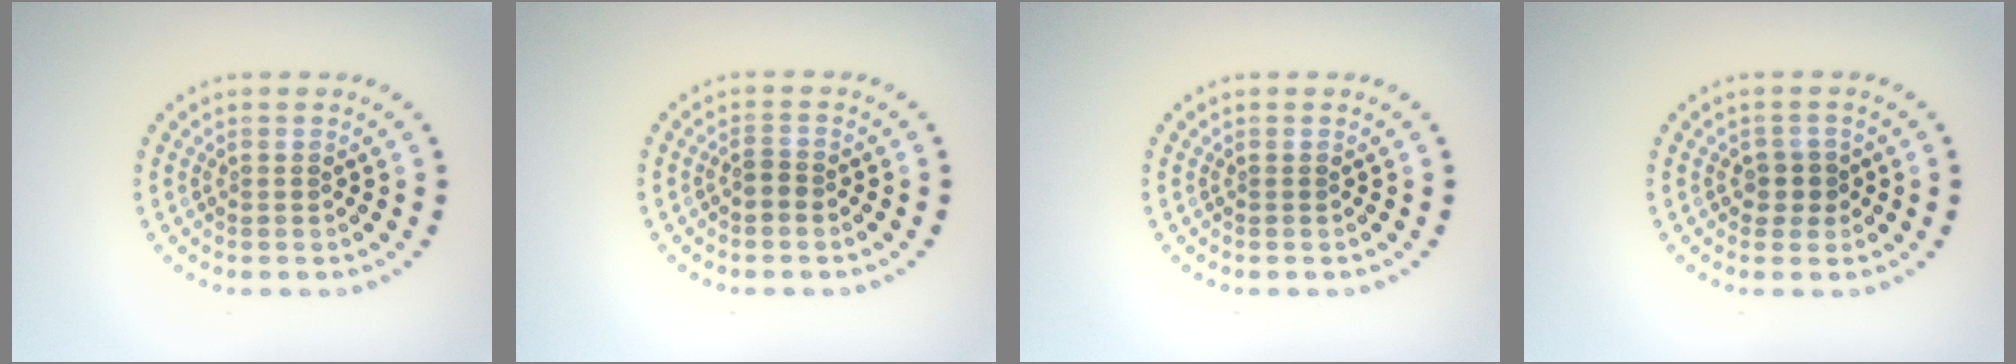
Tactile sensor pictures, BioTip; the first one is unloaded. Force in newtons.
{"total": 1.1, "press": 0.9, "slide": 0.7}
{"total": 0.0}
{"total": 1.8, "press": 1.5, "slide": 0.9}